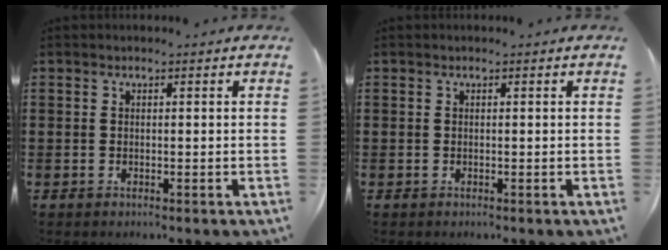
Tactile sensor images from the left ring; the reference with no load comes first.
{"total": 0.0}